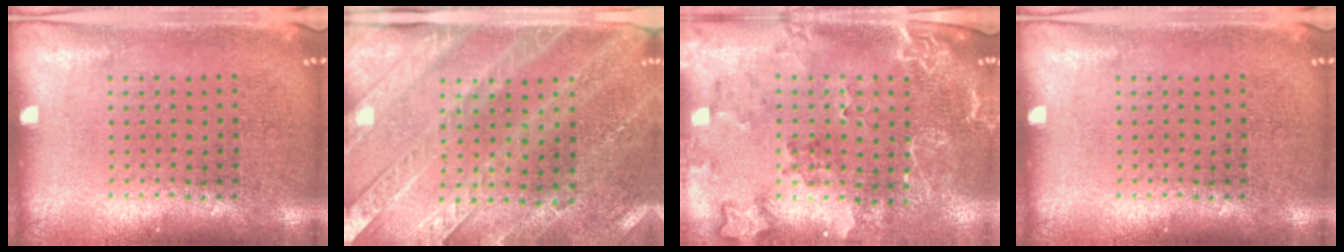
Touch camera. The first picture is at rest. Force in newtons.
{"total": 2.9, "press": 2.7, "slide": 1.1}
{"total": 2.0, "press": 1.9, "slide": 0.7}
{"total": 0.0}